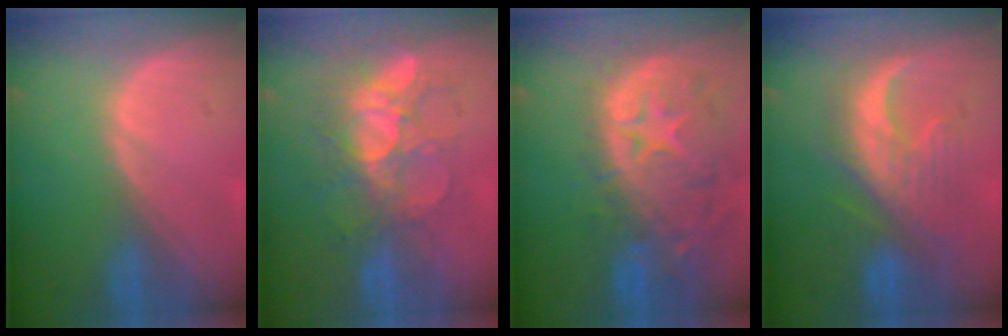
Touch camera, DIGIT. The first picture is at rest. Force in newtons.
{"total": 9.8, "press": 8.6, "slide": 4.8}
{"total": 13.7, "press": 11.3, "slide": 7.9}
{"total": 8.6, "press": 8.5, "slide": 1.0}